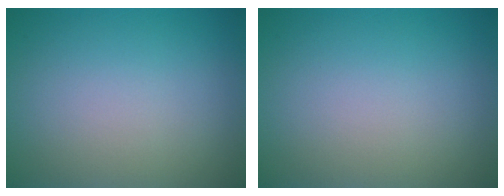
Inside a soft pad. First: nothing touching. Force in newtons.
{"total": 0.0}